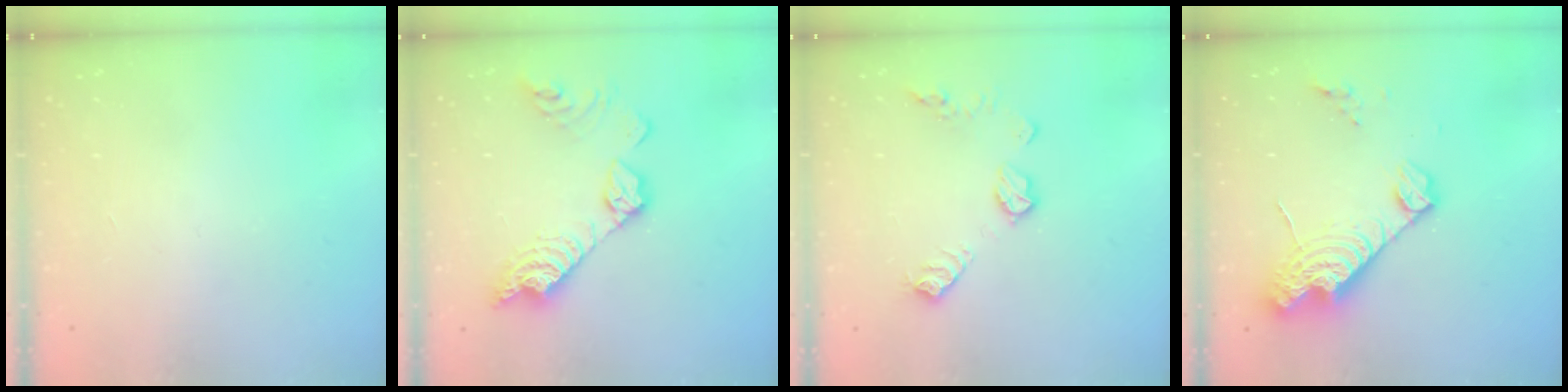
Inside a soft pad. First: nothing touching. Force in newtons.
{"total": 15.8, "press": 15.7, "slide": 0.8}
{"total": 9.8, "press": 9.8, "slide": 0.6}
{"total": 14.5, "press": 14.5, "slide": 1.1}